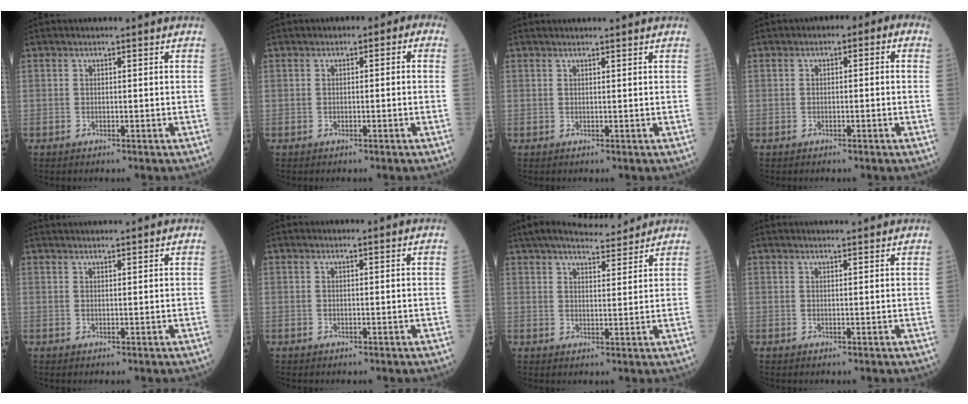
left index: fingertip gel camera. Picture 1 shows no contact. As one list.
[{"total": 1.9, "force": [-0.5, 1.1, 1.4], "torque": [-0.010, 0.013, -0.015]}, {"total": 2.3, "force": [2.1, -0.1, 0.8], "torque": [-0.009, 0.015, 0.028]}, {"total": 2.6, "force": [-0.5, 1.5, 2.1], "torque": [-0.021, 0.020, -0.017]}, {"total": 5.2, "force": [4.9, -0.1, 1.8], "torque": [-0.023, 0.028, 0.066]}, {"total": 0.8, "force": [0.7, -0.1, 0.3], "torque": [-0.009, 0.004, 0.012]}, {"total": 10.1, "force": [9.1, 1.6, 4.0], "torque": [-0.063, 0.013, 0.131]}, {"total": 4.5, "force": [4.3, 0.2, 1.2], "torque": [-0.016, 0.018, 0.049]}]